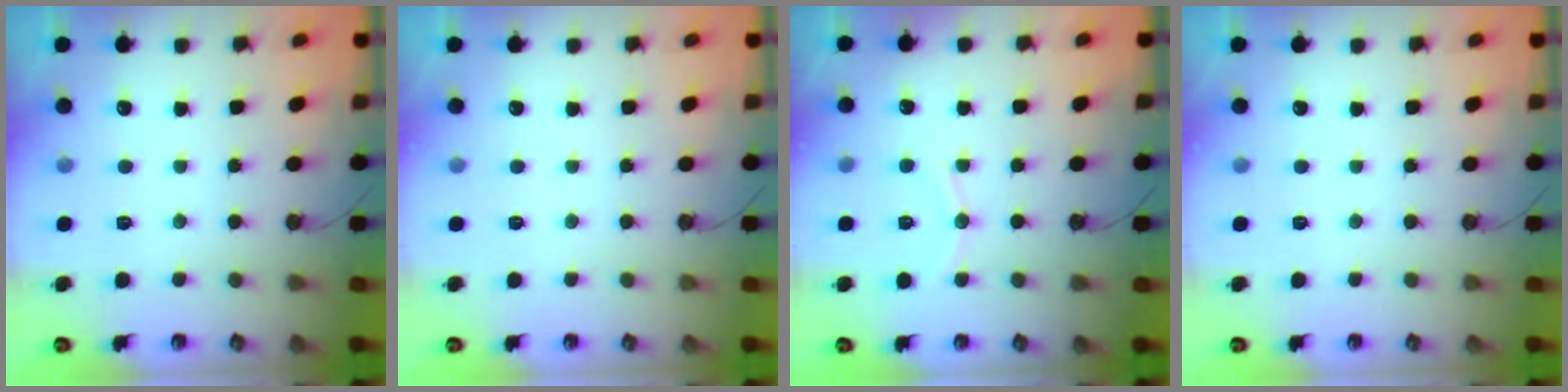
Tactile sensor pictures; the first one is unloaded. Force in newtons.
{"total": 0.0}
{"total": 7.2, "press": 7.1, "slide": 0.7}
{"total": 0.0}